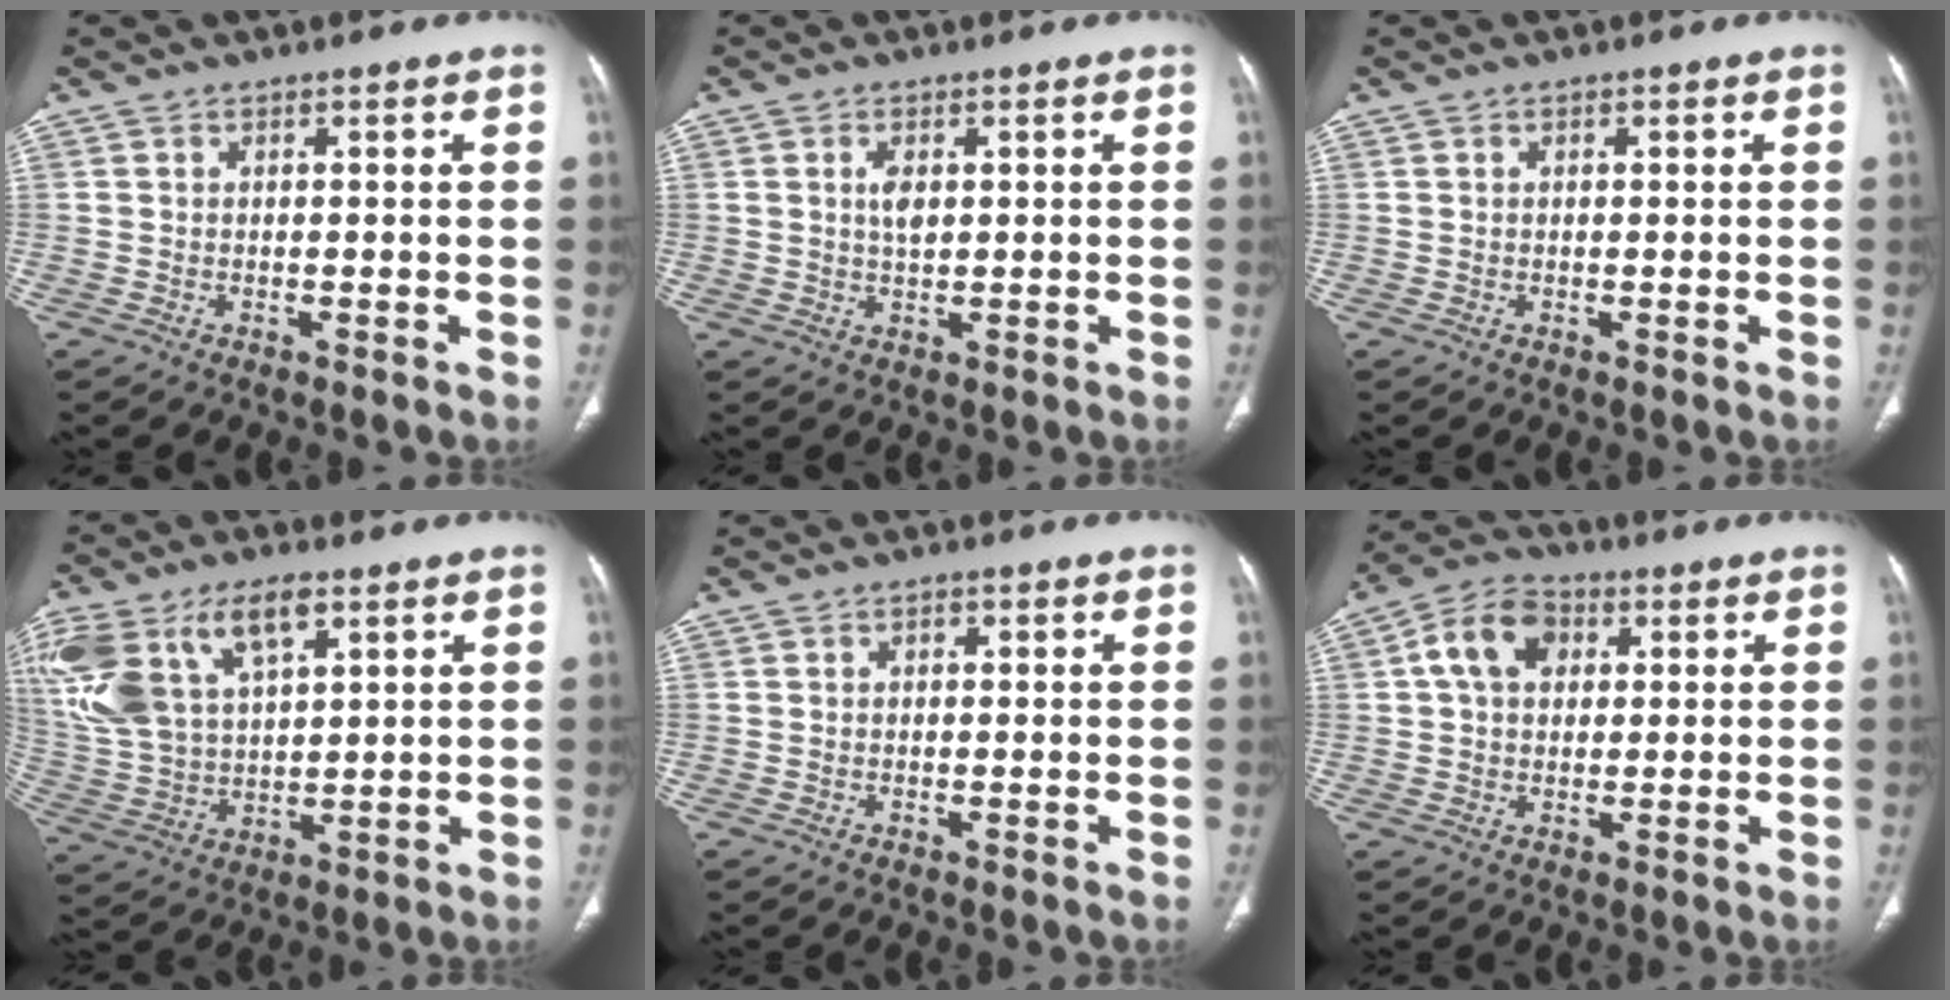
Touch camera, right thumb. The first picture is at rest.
{"total": 2.8, "force": [0.8, 1.5, 2.3], "torque": [-0.038, -0.004, 0.016]}
{"total": 0.5, "force": [0.3, 0.3, 0.4], "torque": [-0.006, 0.001, 0.005]}
{"total": 19.9, "force": [9.1, 10.7, 14.1], "torque": [-0.309, 0.002, 0.180]}
{"total": 1.4, "force": [0.5, 0.9, 0.9], "torque": [-0.010, 0.002, 0.007]}
{"total": 9.1, "force": [2.4, 6.5, 5.9], "torque": [-0.094, 0.014, 0.033]}